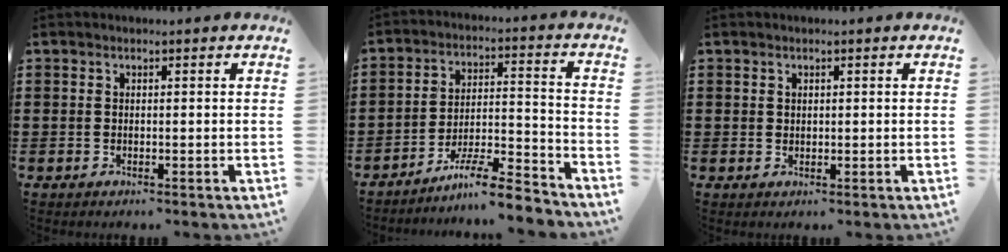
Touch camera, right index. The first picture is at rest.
{"total": 8.3, "force": [-7.4, 0.3, 3.7], "torque": [-0.066, 0.009, -0.142]}
{"total": 0.7, "force": [0.5, 0.5, 0.1], "torque": [-0.003, 0.002, 0.010]}